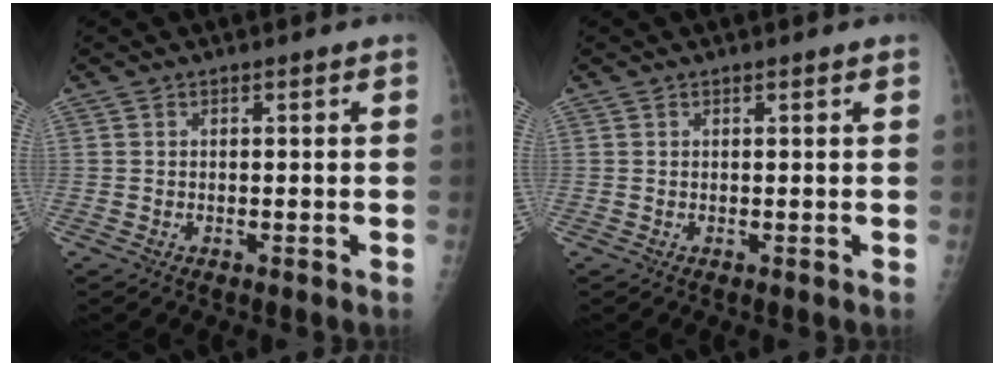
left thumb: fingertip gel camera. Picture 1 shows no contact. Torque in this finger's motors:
{"motor_torque": [-0.06, -0.02, 0.02, -0.03, -0.06]}